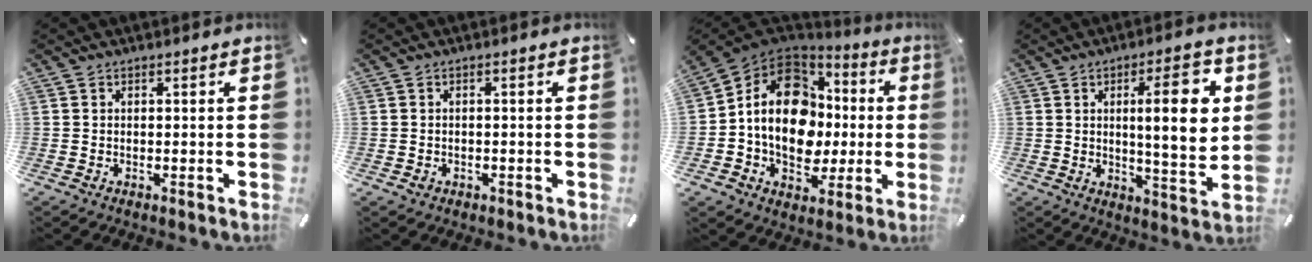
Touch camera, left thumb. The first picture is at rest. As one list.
[{"total": 1.4, "force": [-0.7, 1.1, 0.5], "torque": [-0.009, 0.004, -0.014]}, {"total": 17.3, "force": [0.3, 13.4, 10.9], "torque": [-0.206, 0.002, 0.011]}, {"total": 14.1, "force": [3.3, 3.3, 13.3], "torque": [-0.188, -0.008, 0.043]}]